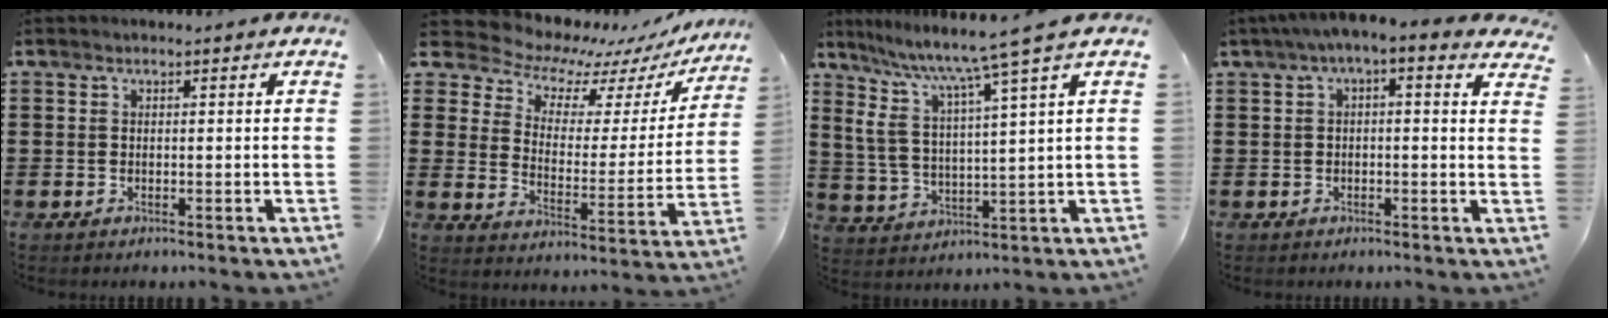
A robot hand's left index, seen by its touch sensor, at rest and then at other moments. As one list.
[{"total": 7.9, "force": [7.1, 2.9, 1.9], "torque": [-0.062, -0.056, 0.118]}, {"total": 8.0, "force": [5.9, -0.3, 5.4], "torque": [-0.131, -0.040, 0.092]}, {"total": 2.4, "force": [0.6, 0.5, 2.3], "torque": [-0.045, -0.001, 0.005]}]